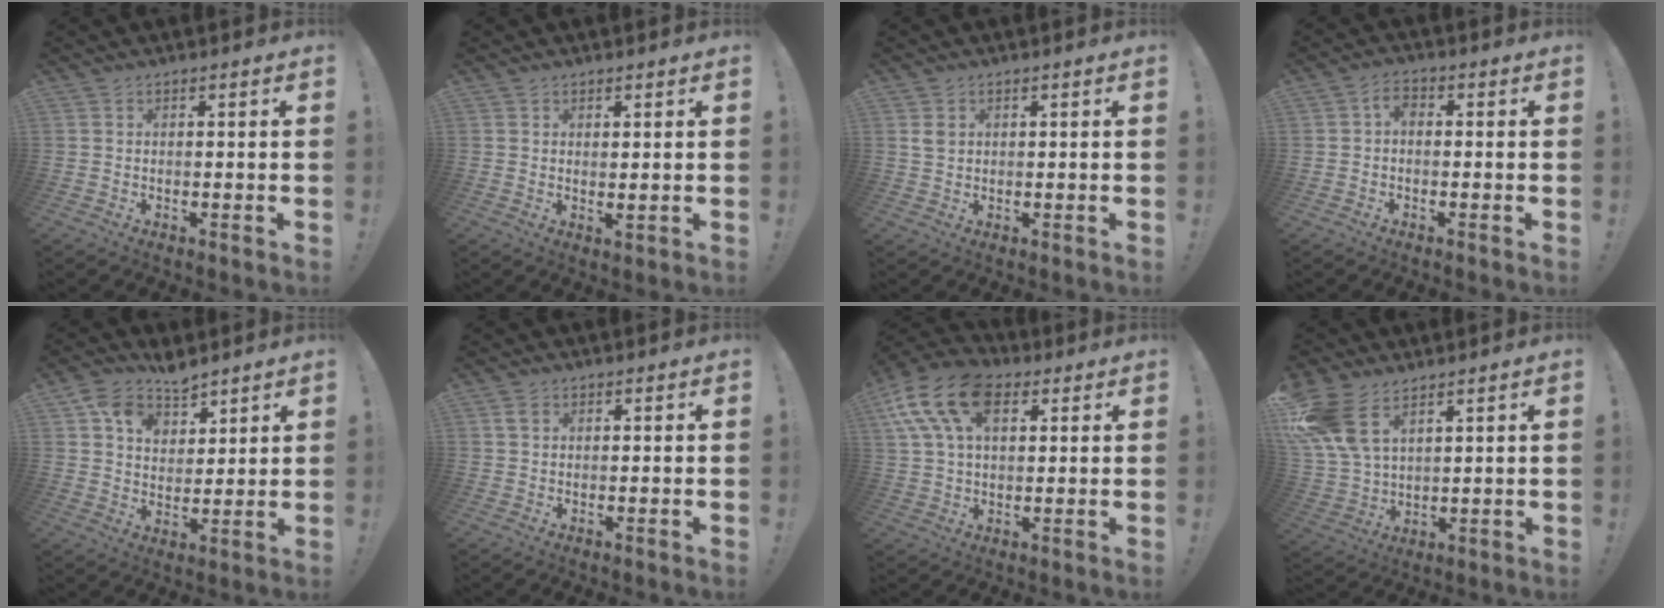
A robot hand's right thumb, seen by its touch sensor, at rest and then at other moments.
{"total": 1.9, "force": [1.5, 0.6, 1.0], "torque": [-0.013, -0.011, 0.026]}
{"total": 2.1, "force": [0.9, 1.7, 0.7], "torque": [0.001, -0.006, 0.016]}
{"total": 3.2, "force": [-0.6, 2.0, 2.4], "torque": [-0.043, 0.012, -0.012]}
{"total": 9.6, "force": [6.3, 6.3, 3.4], "torque": [-0.063, -0.033, 0.125]}
{"total": 1.8, "force": [0.7, 1.3, 1.1], "torque": [-0.022, 0.005, 0.013]}
{"total": 17.3, "force": [6.9, 10.4, 11.9], "torque": [-0.230, -0.015, 0.125]}
{"total": 12.8, "force": [7.2, 7.1, 7.8], "torque": [-0.163, -0.027, 0.144]}